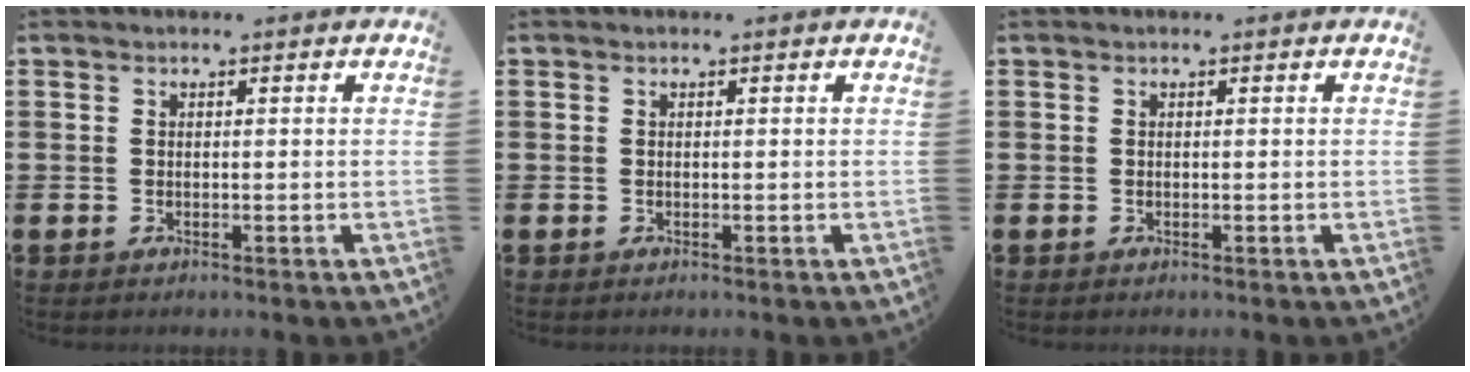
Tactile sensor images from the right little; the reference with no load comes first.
{"total": 0.0}
{"total": 0.0}